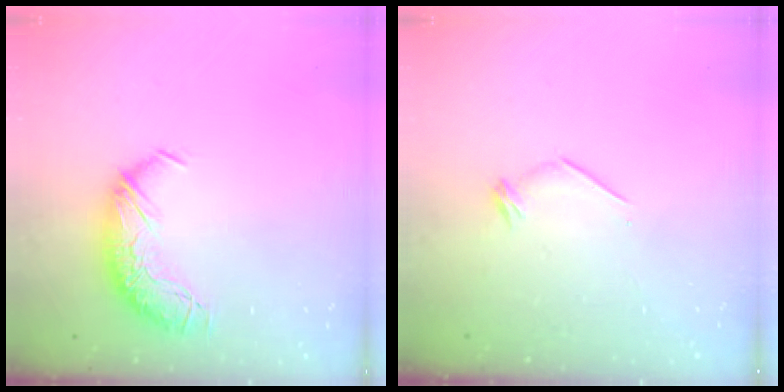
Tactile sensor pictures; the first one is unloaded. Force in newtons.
{"total": 7.1, "press": 7.0, "slide": 0.8}